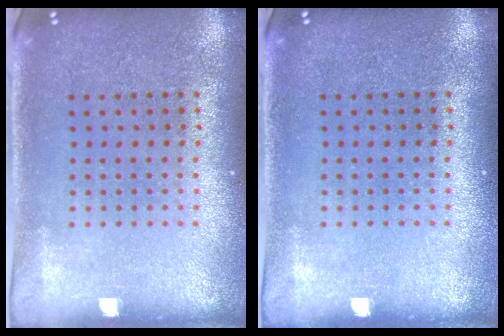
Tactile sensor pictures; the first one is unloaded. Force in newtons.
{"total": 0.0}